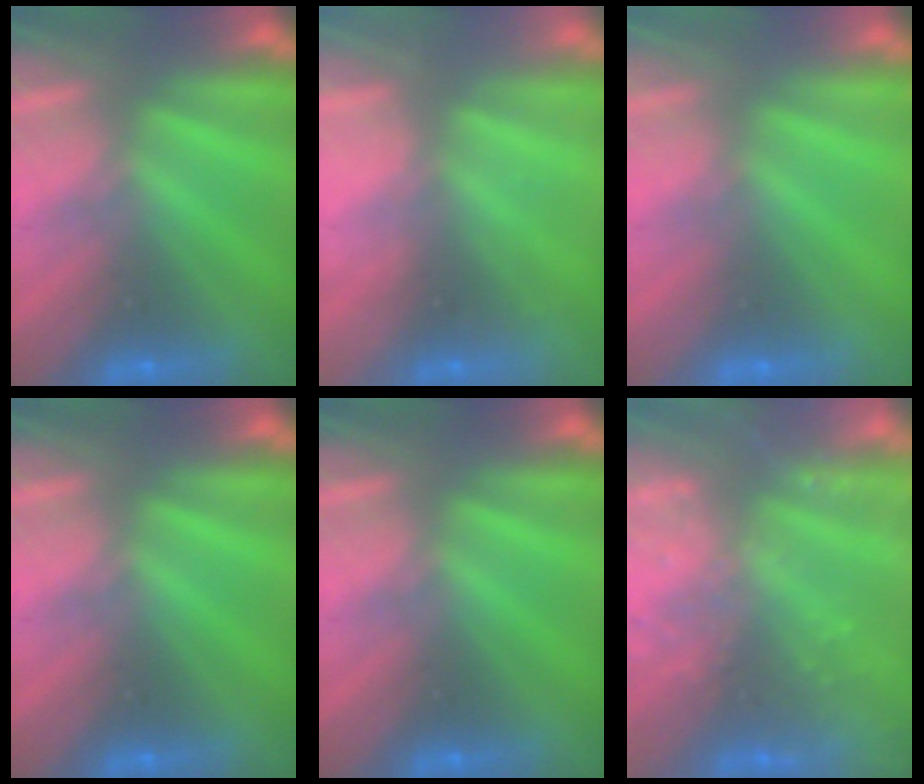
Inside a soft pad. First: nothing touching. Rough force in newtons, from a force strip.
{"total": 2.1}
{"total": 1.4}
{"total": 0.0}
{"total": 0.0}
{"total": 7.8}